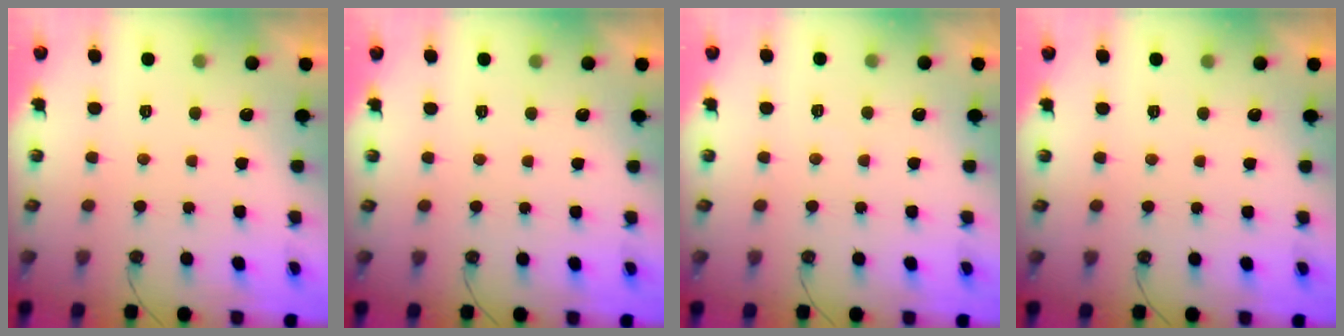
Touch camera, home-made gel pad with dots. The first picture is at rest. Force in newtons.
{"total": 0.0}
{"total": 4.9, "press": 4.8, "slide": 0.5}
{"total": 0.0}